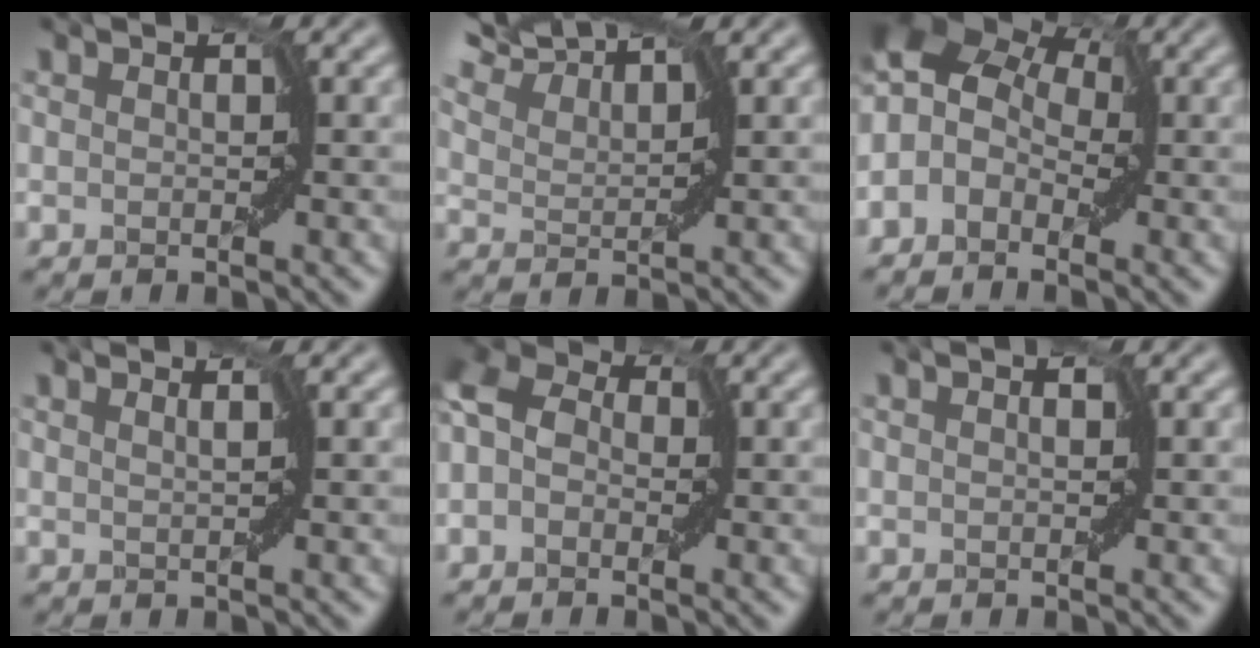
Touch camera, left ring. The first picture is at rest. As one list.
[{"total": 5.8, "force": [5.5, 0.8, 1.4], "torque": [-0.052, 0.008, 0.092]}, {"total": 5.6, "force": [-0.2, 3.9, 4.1], "torque": [-0.092, 0.016, -0.029]}, {"total": 1.5, "force": [1.2, -0.2, 0.8], "torque": [-0.015, 0.002, 0.008]}, {"total": 6.1, "force": [0.3, 4.4, 4.2], "torque": [-0.084, 0.030, -0.010]}, {"total": 0.6, "force": [0.3, 0.2, 0.5], "torque": [-0.009, 0.001, 0.005]}]